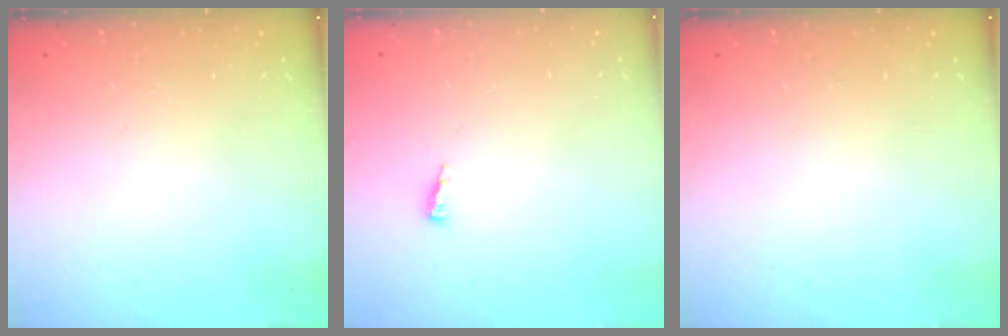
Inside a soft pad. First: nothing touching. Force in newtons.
{"total": 2.5, "press": 2.5, "slide": 0.2}
{"total": 0.0}